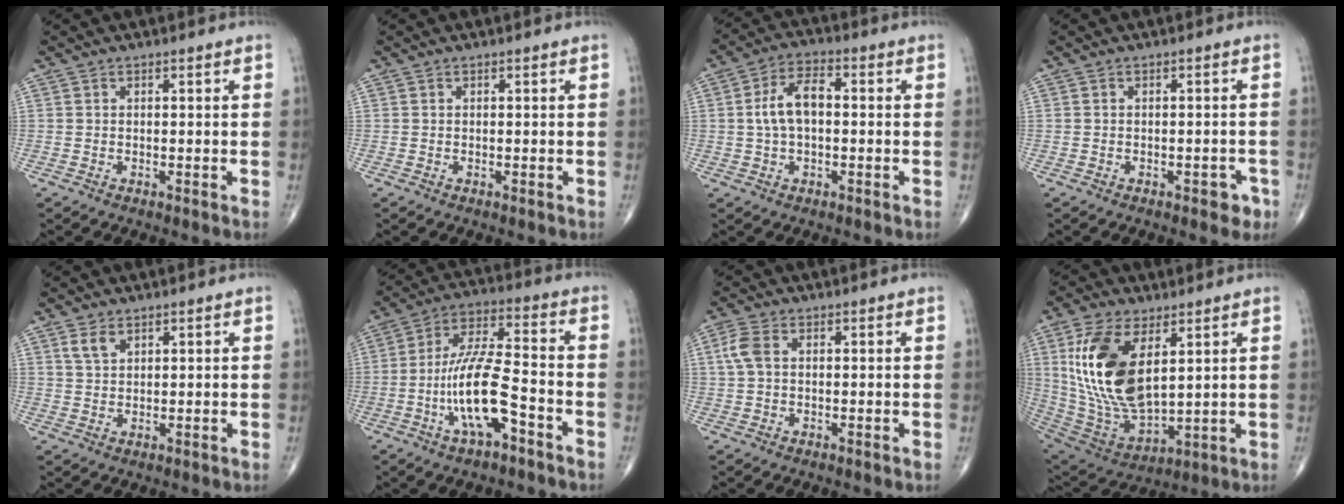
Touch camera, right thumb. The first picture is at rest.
{"total": 0.0}
{"total": 7.7, "force": [0.2, 4.2, 6.4], "torque": [-0.124, 0.023, -0.004]}
{"total": 2.7, "force": [-1.5, 1.4, 1.8], "torque": [-0.011, 0.008, -0.016]}
{"total": 3.2, "force": [1.9, 1.8, 1.8], "torque": [-0.031, -0.005, 0.041]}
{"total": 13.7, "force": [-5.1, 4.1, 12.0], "torque": [-0.231, 0.042, -0.092]}
{"total": 4.2, "force": [0.8, 2.6, 3.1], "torque": [-0.083, 0.011, 0.014]}
{"total": 20.0, "force": [5.7, 10.1, 16.3], "torque": [-0.312, -0.029, 0.120]}